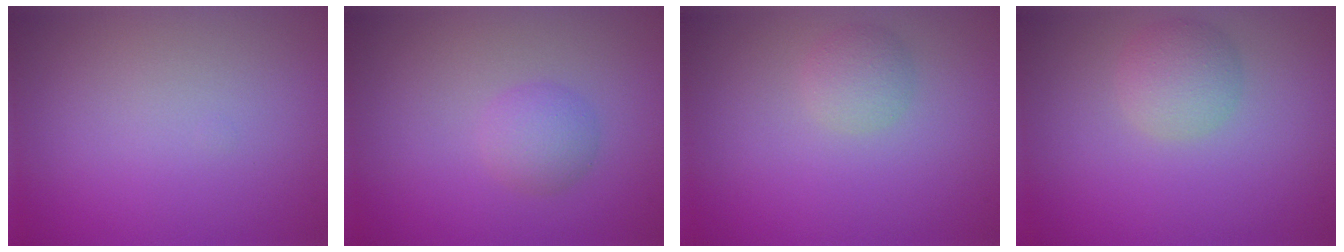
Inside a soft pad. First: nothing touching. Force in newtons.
{"total": 2.0, "press": 2.0, "slide": 0.0}
{"total": 1.7, "press": 1.7, "slide": 0.2}
{"total": 2.6, "press": 2.6, "slide": 0.1}